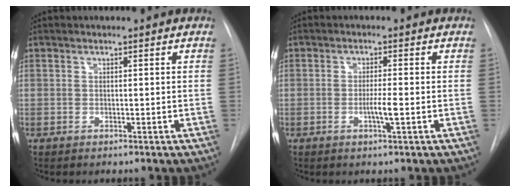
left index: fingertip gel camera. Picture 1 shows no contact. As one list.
[{"total": 2.7, "force": [-0.8, -0.2, 2.6], "torque": [-0.048, -0.004, -0.014]}]